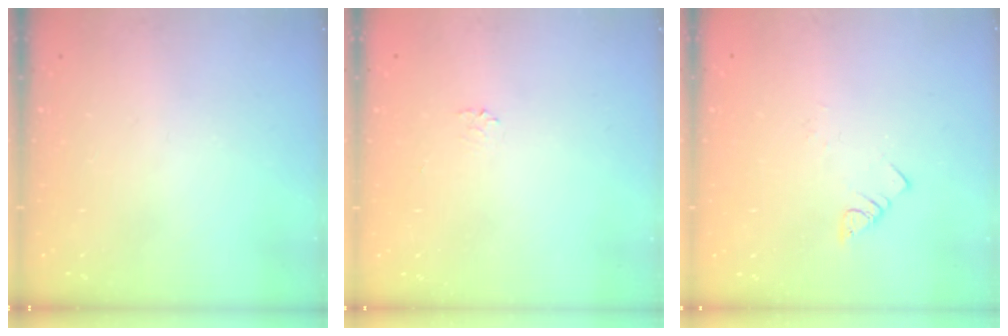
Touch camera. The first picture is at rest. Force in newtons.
{"total": 1.7, "press": 1.7, "slide": 0.3}
{"total": 1.8, "press": 1.8, "slide": 0.3}